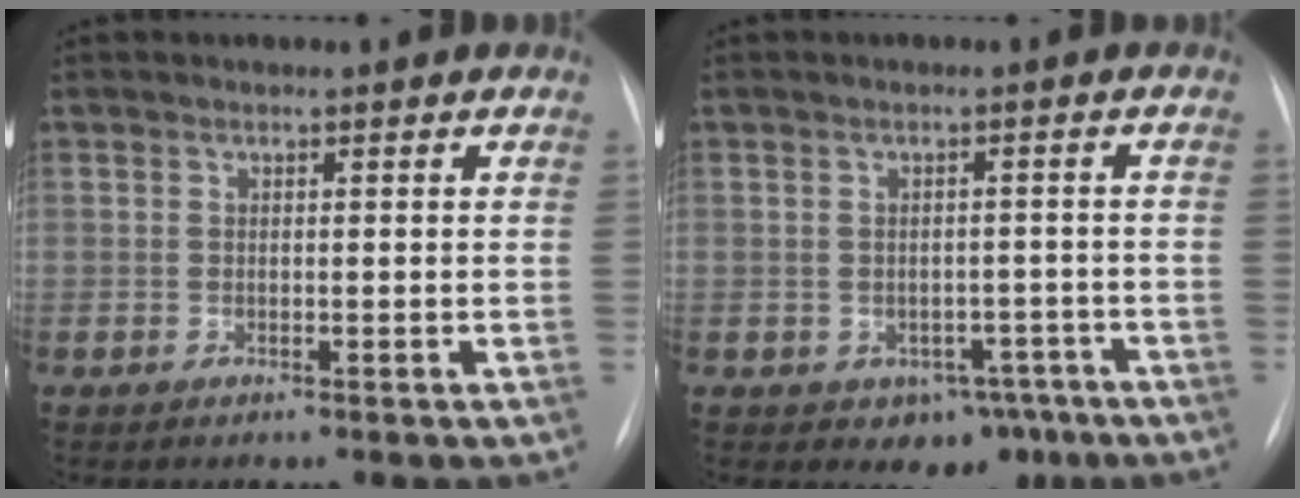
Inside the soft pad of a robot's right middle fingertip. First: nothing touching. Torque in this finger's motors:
{"motor_torque": [0.50, -0.37, 0.02, 0.01]}